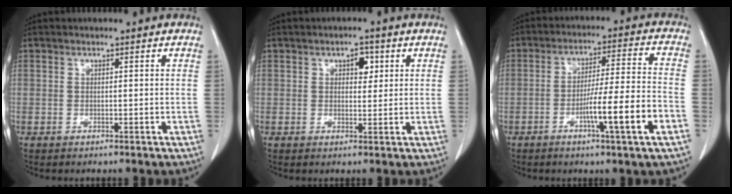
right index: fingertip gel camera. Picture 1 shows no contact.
{"total": 2.8, "force": [1.1, 1.6, 2.1], "torque": [-0.026, 0.004, 0.015]}
{"total": 11.4, "force": [-4.4, -0.7, 10.5], "torque": [-0.172, -0.002, -0.072]}